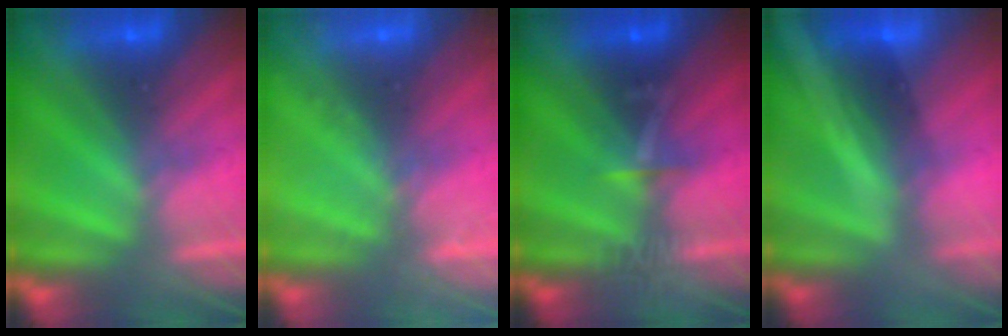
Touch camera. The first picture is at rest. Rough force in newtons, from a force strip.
{"total": 2.3}
{"total": 3.8}
{"total": 2.1}